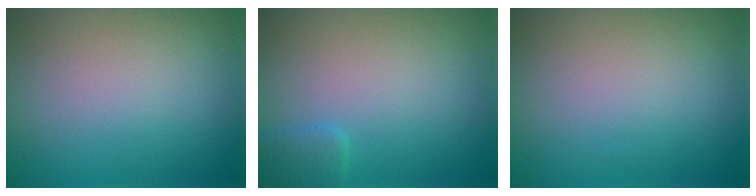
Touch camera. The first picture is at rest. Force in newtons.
{"total": 1.4, "press": 1.4, "slide": 0.1}
{"total": 0.0}